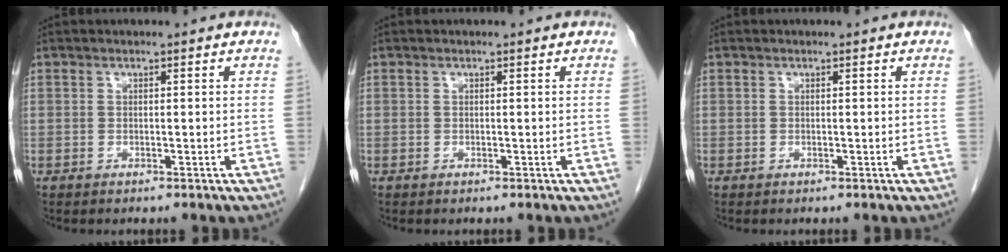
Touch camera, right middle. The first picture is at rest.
{"total": 0.0}
{"total": 0.0}